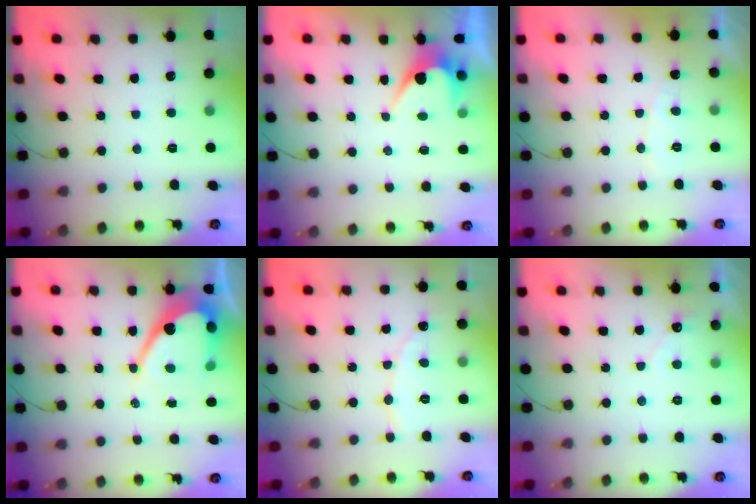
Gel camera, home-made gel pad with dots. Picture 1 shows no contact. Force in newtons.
{"total": 5.6, "press": 5.6, "slide": 0.4}
{"total": 4.8, "press": 4.8, "slide": 0.4}
{"total": 13.5, "press": 13.5, "slide": 1.1}
{"total": 6.4, "press": 6.4, "slide": 0.4}
{"total": 2.9, "press": 2.9, "slide": 0.1}